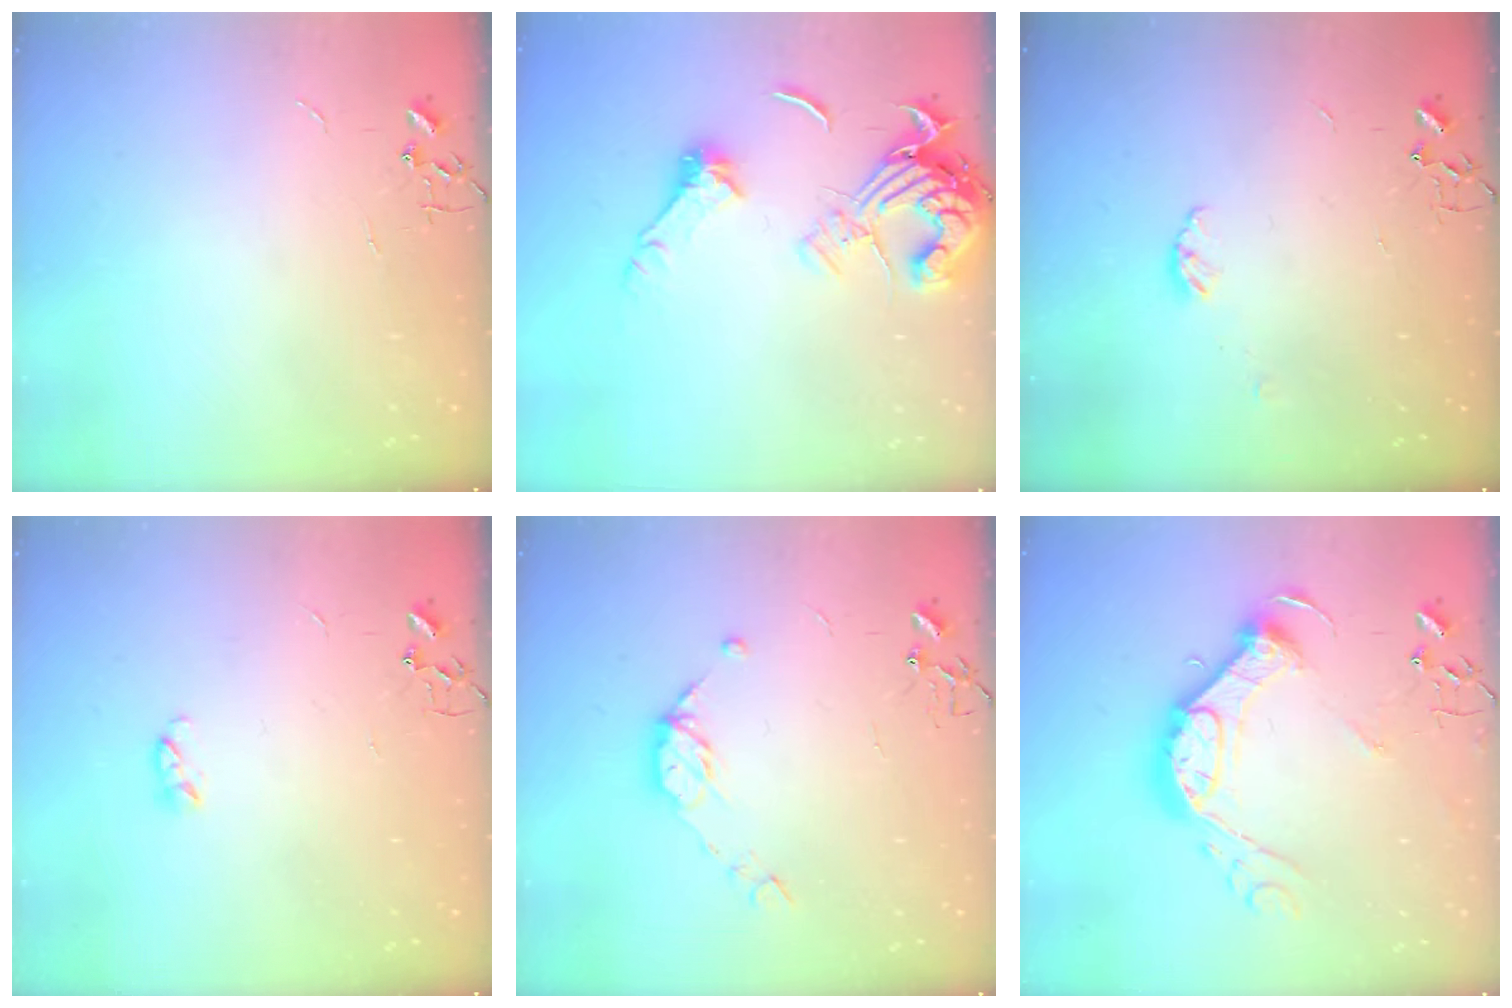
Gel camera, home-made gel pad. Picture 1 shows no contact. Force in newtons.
{"total": 14.2, "press": 14.1, "slide": 1.8}
{"total": 3.8, "press": 3.7, "slide": 0.4}
{"total": 3.6, "press": 3.5, "slide": 0.5}
{"total": 8.7, "press": 8.7, "slide": 0.7}
{"total": 16.5, "press": 16.5, "slide": 1.5}